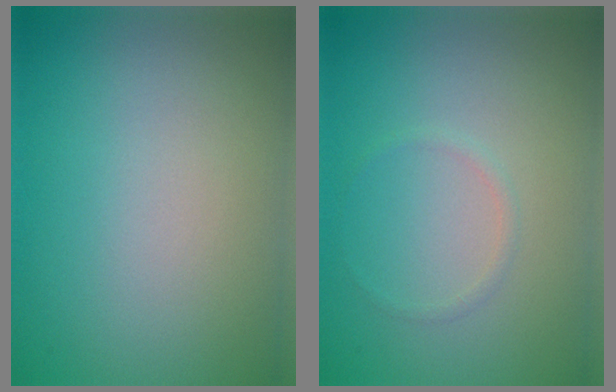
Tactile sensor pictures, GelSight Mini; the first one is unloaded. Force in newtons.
{"total": 0.7, "press": 0.7, "slide": 0.1}